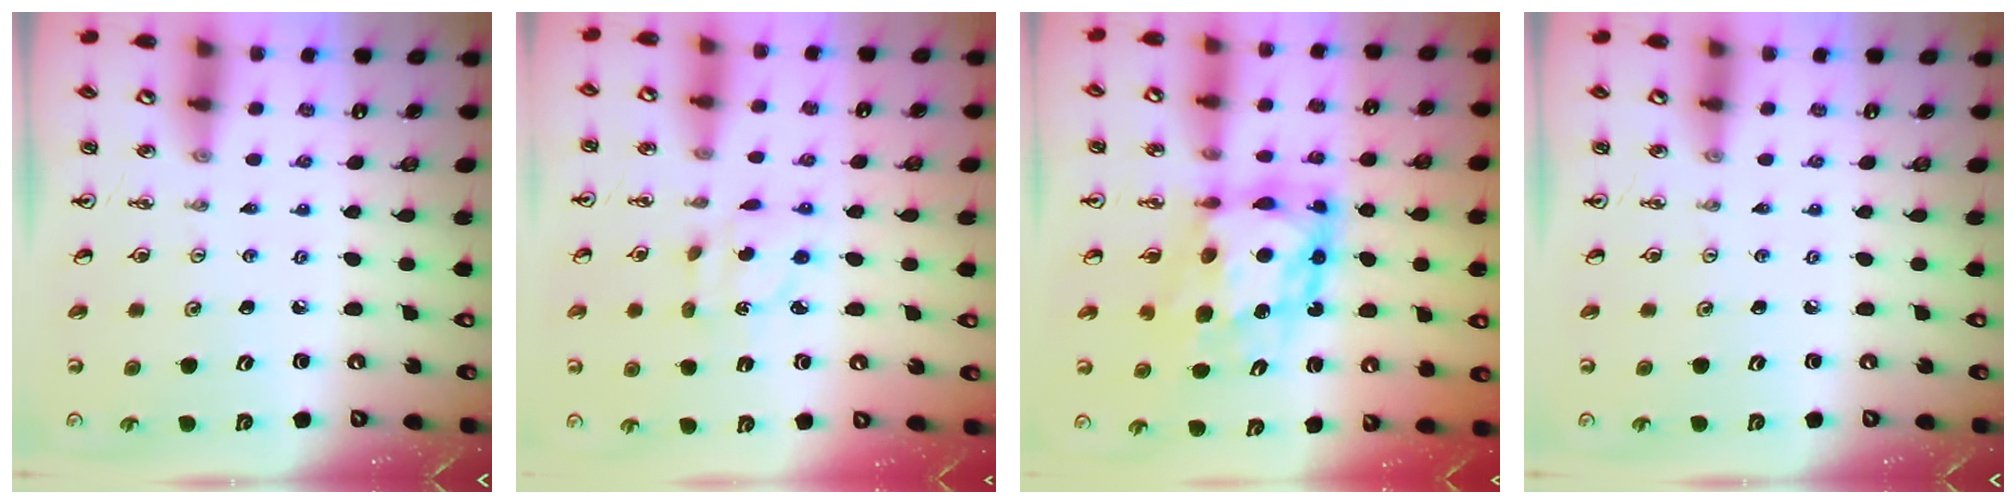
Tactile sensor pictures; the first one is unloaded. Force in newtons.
{"total": 4.5, "press": 4.5, "slide": 0.7}
{"total": 10.6, "press": 10.6, "slide": 0.7}
{"total": 0.0}